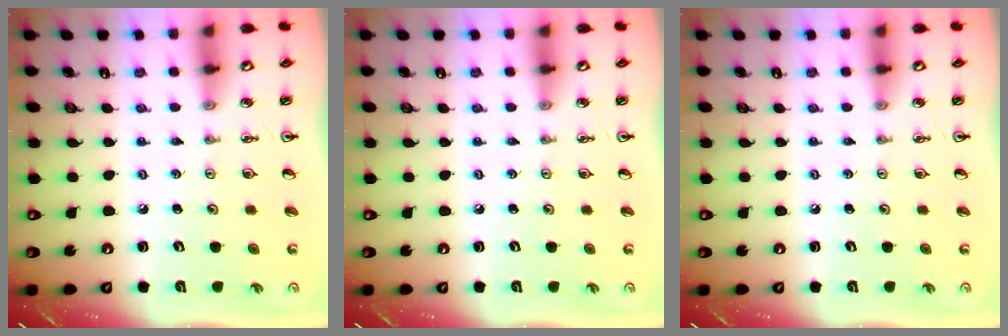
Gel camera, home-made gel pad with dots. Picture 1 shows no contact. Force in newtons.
{"total": 0.0}
{"total": 0.0}